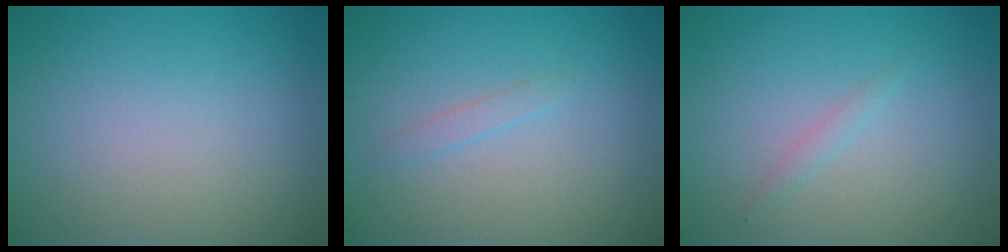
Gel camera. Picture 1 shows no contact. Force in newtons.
{"total": 0.8, "press": 0.8, "slide": 0.1}
{"total": 0.7, "press": 0.7, "slide": 0.0}